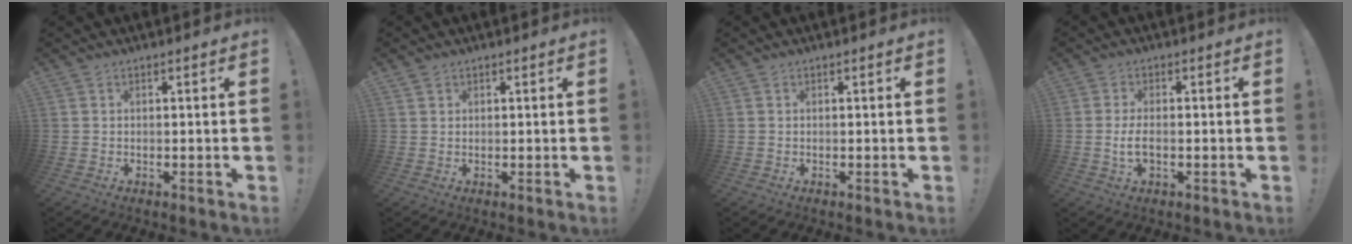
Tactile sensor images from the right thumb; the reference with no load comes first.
{"total": 1.0, "force": [0.8, 0.6, 0.1], "torque": [0.004, -0.003, 0.015]}
{"total": 0.0}
{"total": 4.2, "force": [-0.9, 1.8, 3.7], "torque": [-0.067, -0.001, -0.018]}